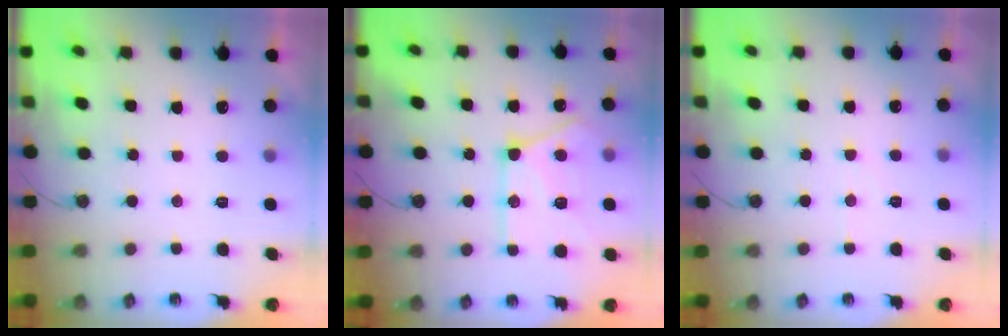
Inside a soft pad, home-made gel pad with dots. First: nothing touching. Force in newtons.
{"total": 17.9, "press": 17.9, "slide": 1.3}
{"total": 3.0, "press": 3.0, "slide": 0.6}